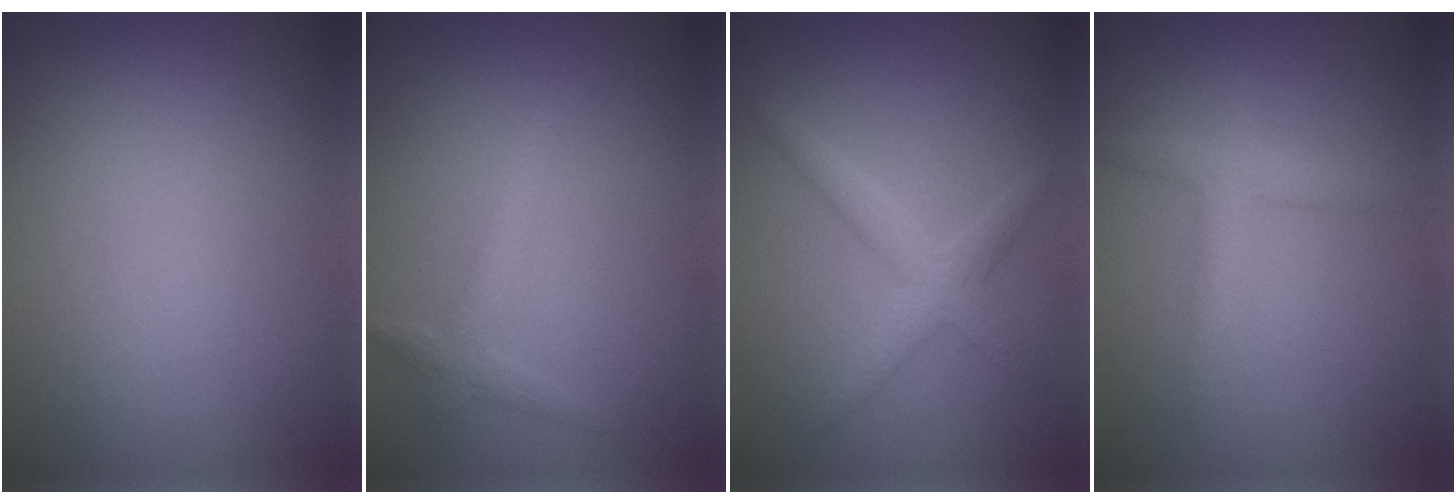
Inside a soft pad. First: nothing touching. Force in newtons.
{"total": 1.9, "press": 1.9, "slide": 0.1}
{"total": 2.8, "press": 2.8, "slide": 0.1}
{"total": 2.4, "press": 2.4, "slide": 0.1}